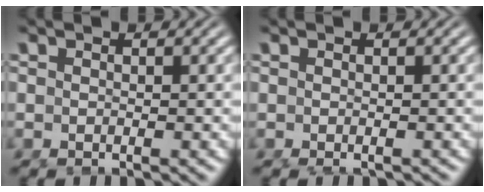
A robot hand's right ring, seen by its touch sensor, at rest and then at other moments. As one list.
[{"total": 0.8, "force": [-0.7, 0.2, 0.4], "torque": [-0.012, -0.003, -0.006]}]